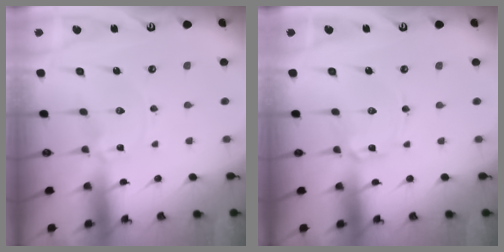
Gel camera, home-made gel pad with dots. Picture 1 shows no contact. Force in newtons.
{"total": 1.9, "press": 1.9, "slide": 0.2}